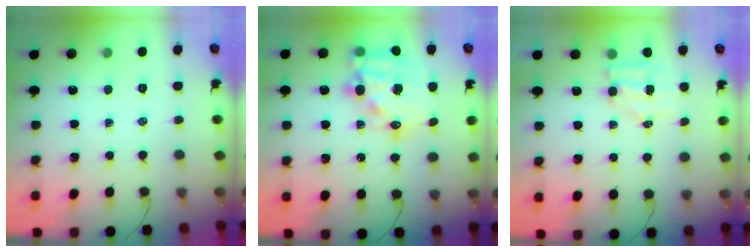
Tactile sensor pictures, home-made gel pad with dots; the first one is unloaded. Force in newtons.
{"total": 16.5, "press": 16.2, "slide": 3.4}
{"total": 4.5, "press": 4.5, "slide": 0.8}